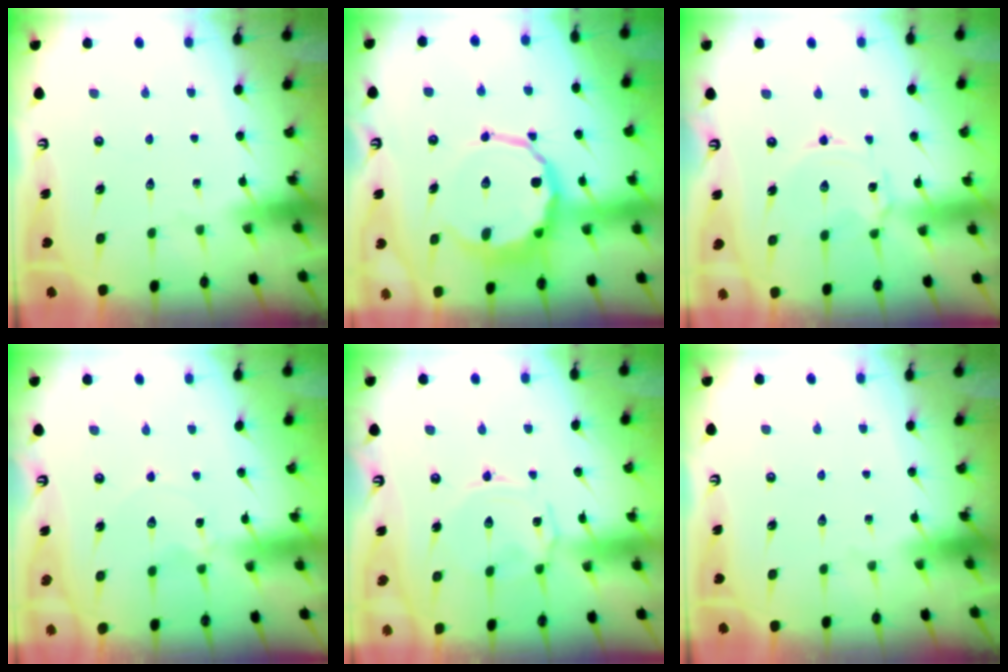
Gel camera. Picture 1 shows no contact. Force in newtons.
{"total": 11.8, "press": 11.3, "slide": 3.4}
{"total": 2.6, "press": 2.6, "slide": 0.3}
{"total": 0.5, "press": 0.5, "slide": 0.1}
{"total": 1.7, "press": 1.7, "slide": 0.5}
{"total": 0.0}